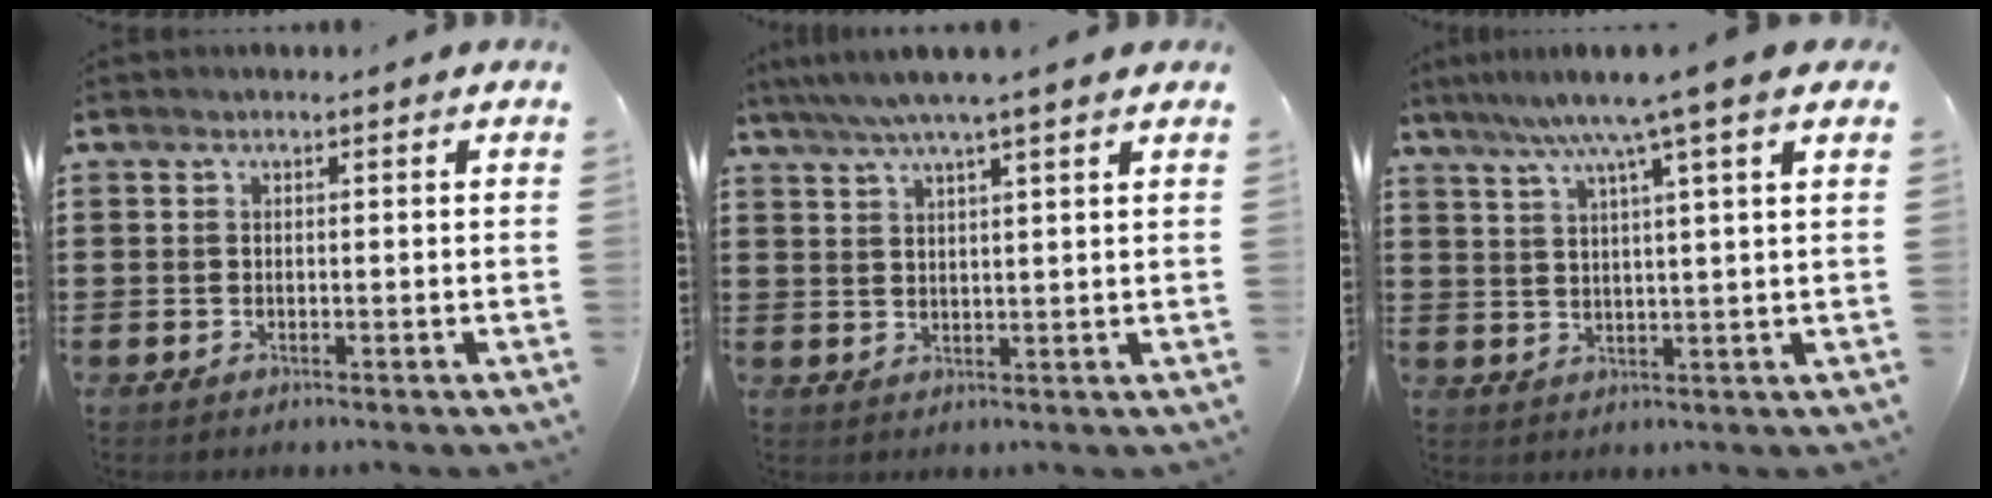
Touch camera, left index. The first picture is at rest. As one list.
[{"total": 4.3, "force": [3.3, -0.3, 2.7], "torque": [-0.062, -0.009, 0.056]}, {"total": 7.6, "force": [5.0, -0.2, 5.7], "torque": [-0.125, -0.012, 0.081]}]